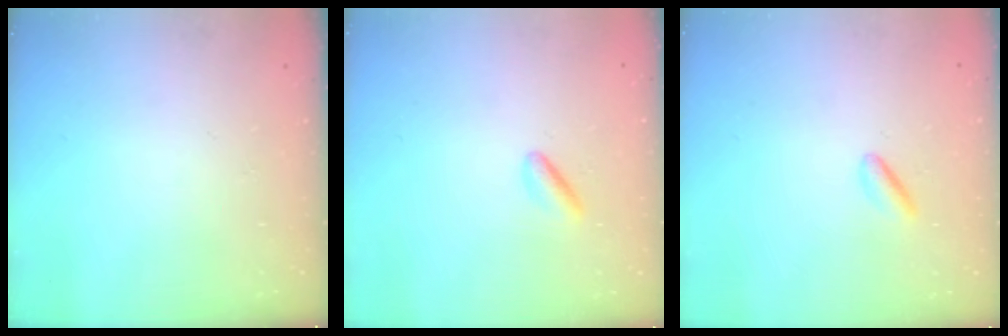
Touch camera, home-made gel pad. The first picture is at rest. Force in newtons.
{"total": 3.0, "press": 2.9, "slide": 1.1}
{"total": 2.7, "press": 2.5, "slide": 0.9}